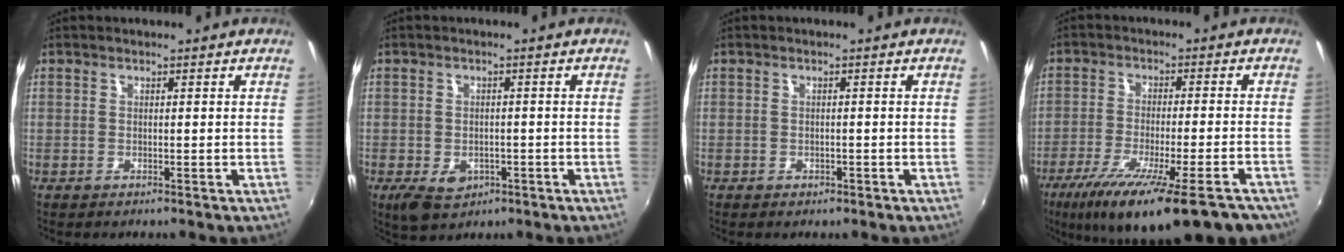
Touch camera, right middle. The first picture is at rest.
{"total": 6.2, "force": [-2.8, 4.2, 3.5], "torque": [-0.074, -0.016, -0.041]}
{"total": 0.8, "force": [-0.5, 0.6, 0.1], "torque": [-0.001, -0.002, -0.008]}
{"total": 20.7, "force": [-14.5, 4.0, 14.2], "torque": [-0.243, -0.072, -0.218]}